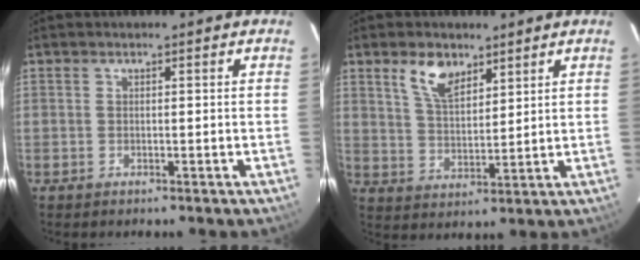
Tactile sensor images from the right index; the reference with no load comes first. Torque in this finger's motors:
{"motor_torque": [0.20, 0.14, 0.16, 0.04]}